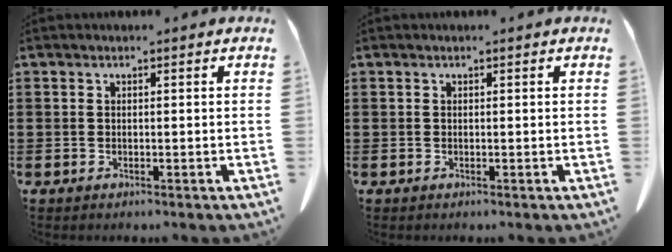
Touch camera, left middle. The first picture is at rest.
{"total": 0.0}